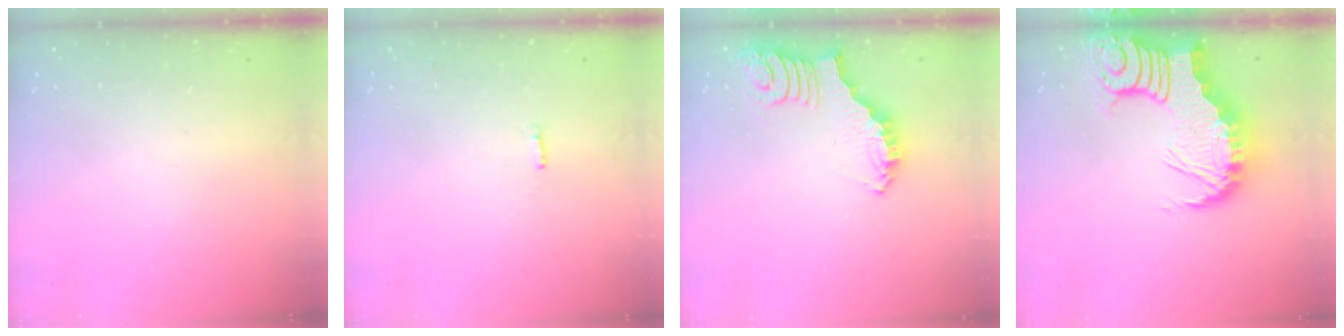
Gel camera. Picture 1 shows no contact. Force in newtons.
{"total": 2.2, "press": 2.1, "slide": 0.5}
{"total": 2.7, "press": 2.7, "slide": 0.6}
{"total": 12.2, "press": 12.1, "slide": 1.3}